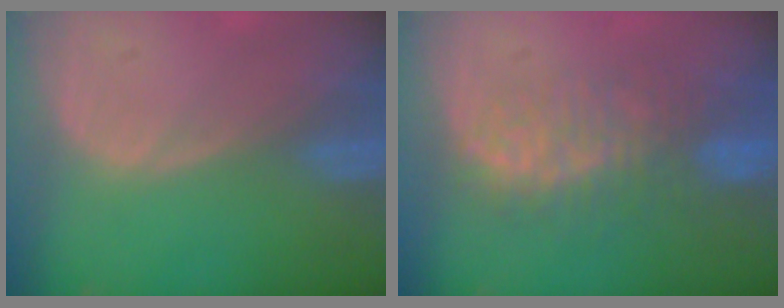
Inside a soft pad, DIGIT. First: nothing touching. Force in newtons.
{"total": 8.3, "press": 7.6, "slide": 3.4}